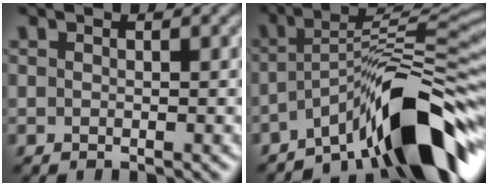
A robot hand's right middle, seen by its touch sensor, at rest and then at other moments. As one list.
[{"total": 12.0, "force": [-6.9, 3.0, 9.3], "torque": [-0.122, 0.017, -0.126]}]